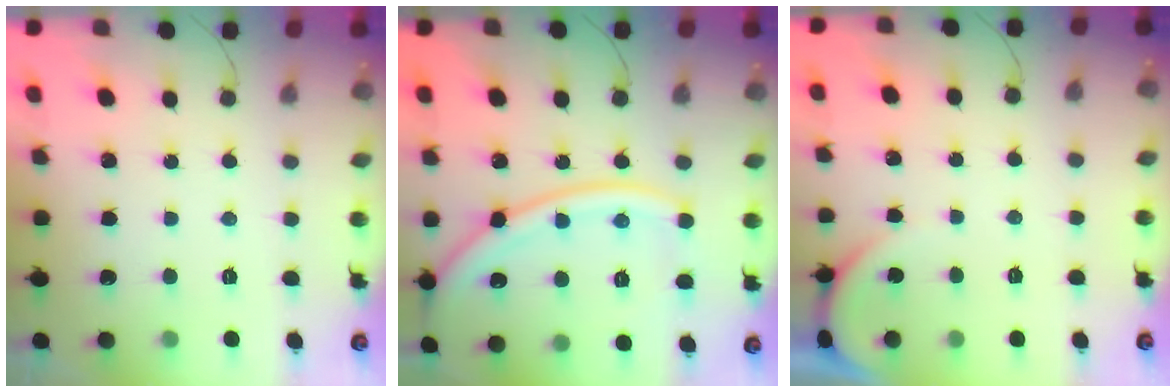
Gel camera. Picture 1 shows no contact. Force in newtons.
{"total": 15.7, "press": 15.6, "slide": 2.0}
{"total": 1.6, "press": 1.6, "slide": 0.1}